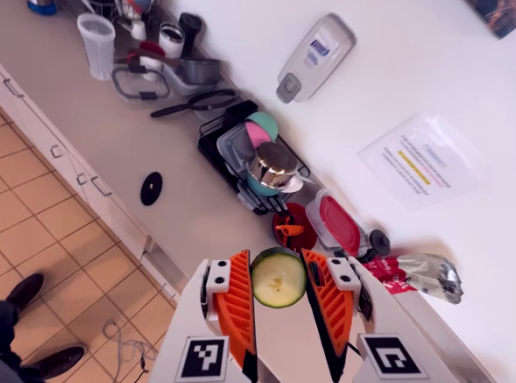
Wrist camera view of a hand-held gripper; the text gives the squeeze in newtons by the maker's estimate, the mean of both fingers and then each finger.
{"total": 8.2, "left": 8.1, "right": 8.3}